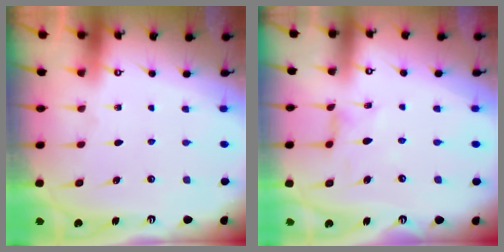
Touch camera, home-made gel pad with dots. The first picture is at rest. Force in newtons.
{"total": 2.7, "press": 2.6, "slide": 0.4}